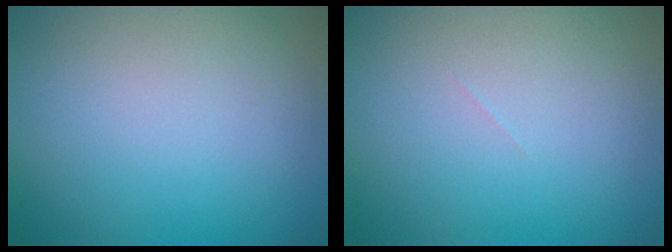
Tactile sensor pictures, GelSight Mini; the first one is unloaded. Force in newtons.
{"total": 0.0}